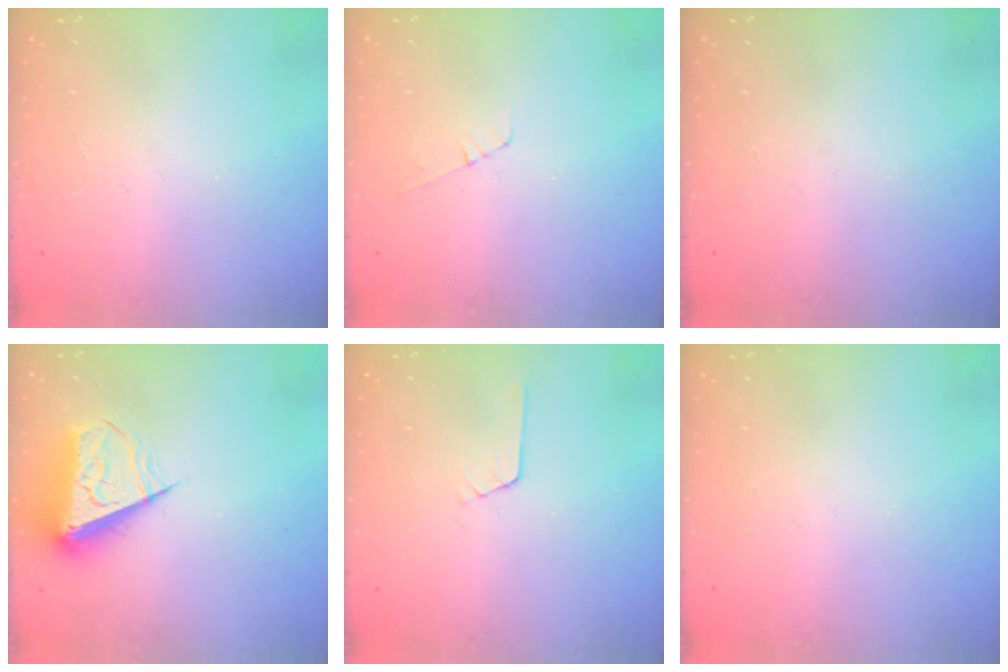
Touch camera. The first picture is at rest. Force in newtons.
{"total": 5.3, "press": 5.2, "slide": 0.5}
{"total": 0.0}
{"total": 9.2, "press": 9.2, "slide": 0.2}
{"total": 3.3, "press": 3.3, "slide": 0.3}
{"total": 1.9, "press": 1.9, "slide": 0.3}